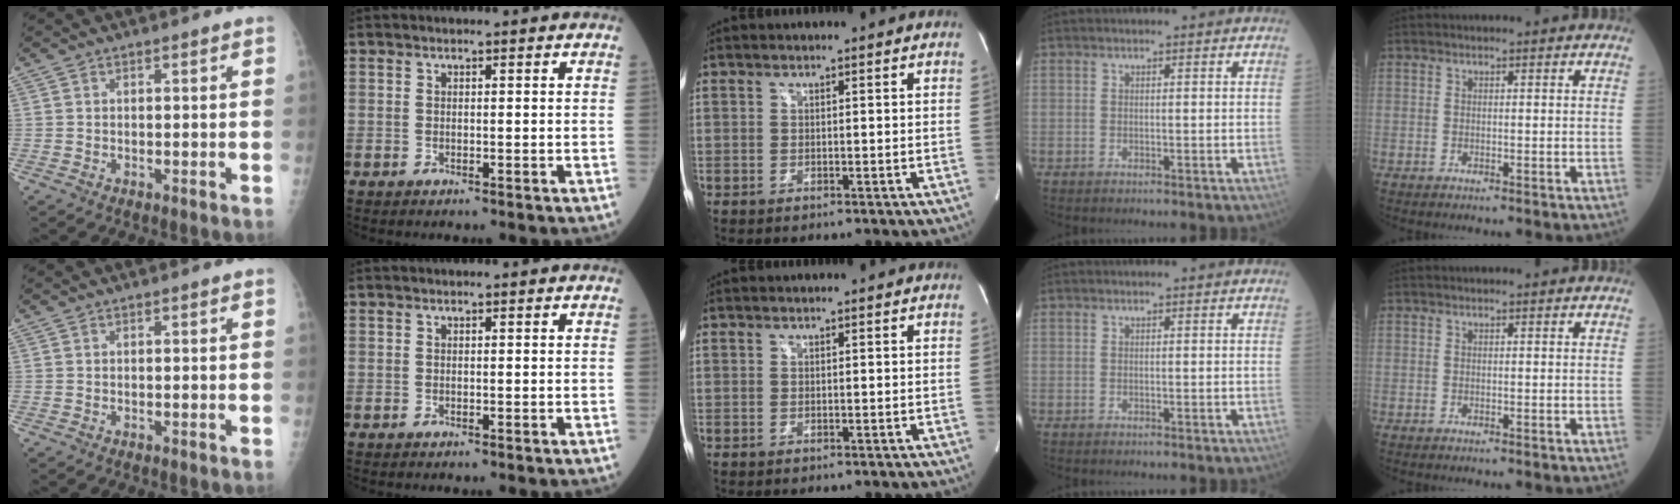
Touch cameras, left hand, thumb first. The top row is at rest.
{}